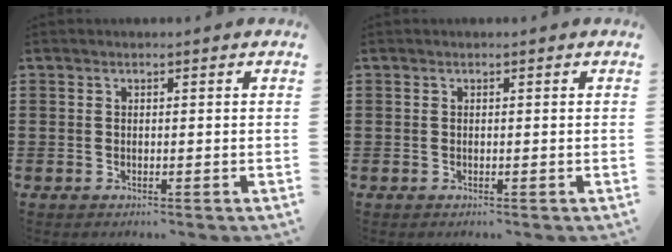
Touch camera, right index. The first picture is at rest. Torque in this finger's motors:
{"motor_torque": [2.14, 0.00, -0.01, 0.01]}